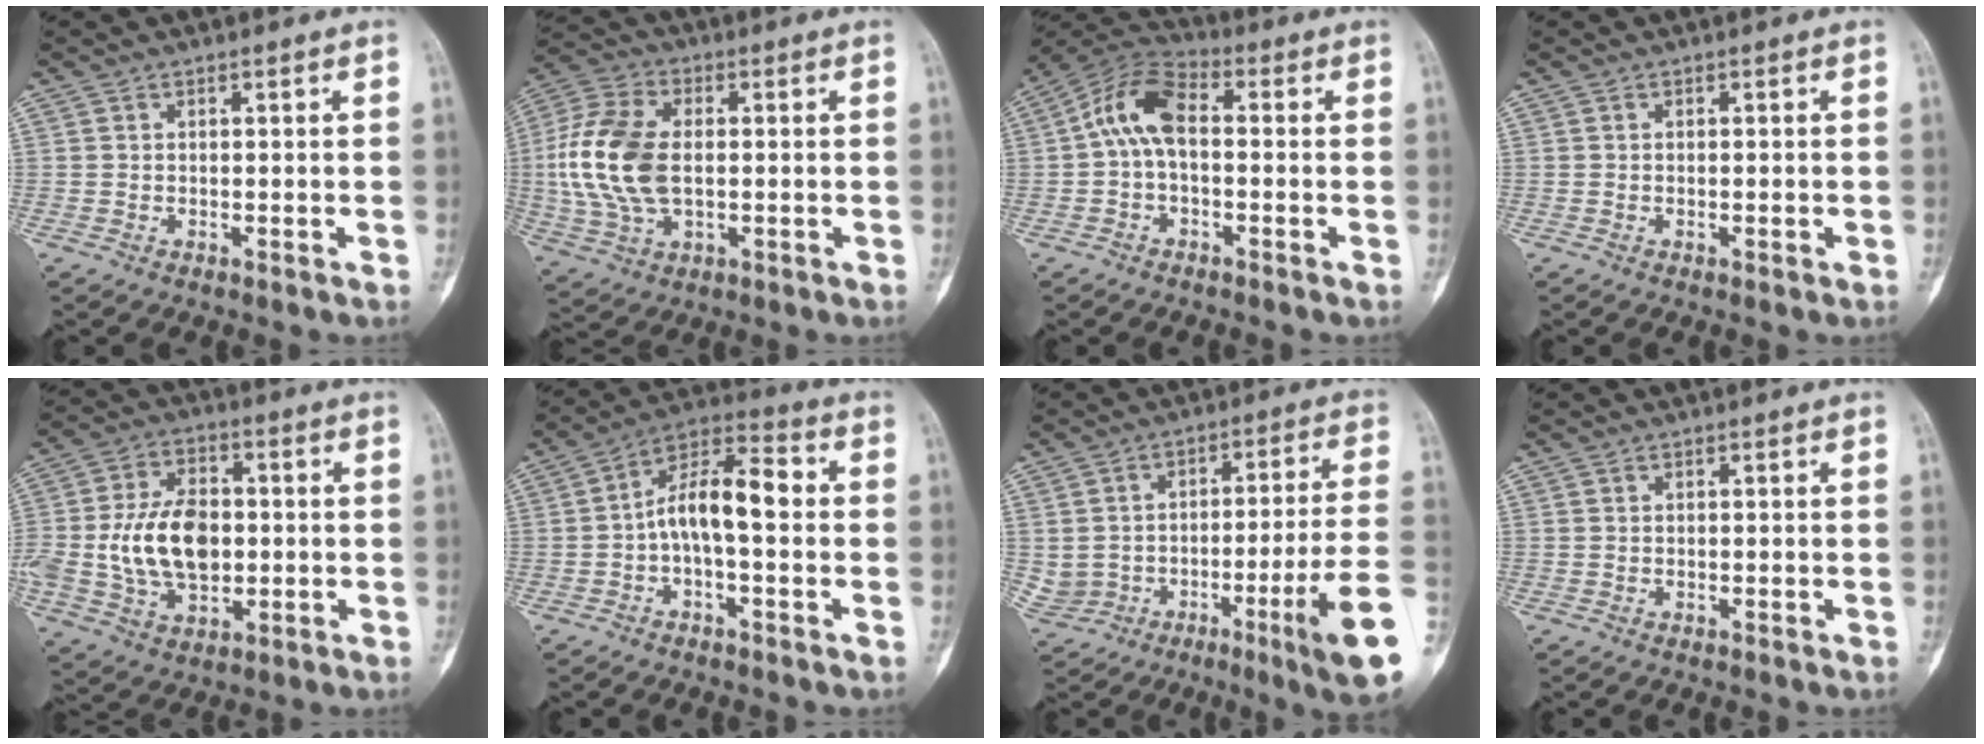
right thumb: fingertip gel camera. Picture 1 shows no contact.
{"total": 15.7, "force": [0.1, 9.5, 12.5], "torque": [-0.269, 0.010, 0.002]}
{"total": 9.6, "force": [0.1, 5.4, 7.9], "torque": [-0.149, 0.032, -0.013]}
{"total": 0.9, "force": [-0.2, 0.2, 0.9], "torque": [-0.014, 0.000, -0.002]}
{"total": 15.3, "force": [-0.5, 10.0, 11.5], "torque": [-0.196, 0.011, -0.002]}
{"total": 11.5, "force": [-0.6, 5.1, 10.3], "torque": [-0.170, 0.047, -0.018]}
{"total": 15.6, "force": [-4.7, 2.7, 14.7], "torque": [-0.218, 0.026, -0.063]}
{"total": 0.0}